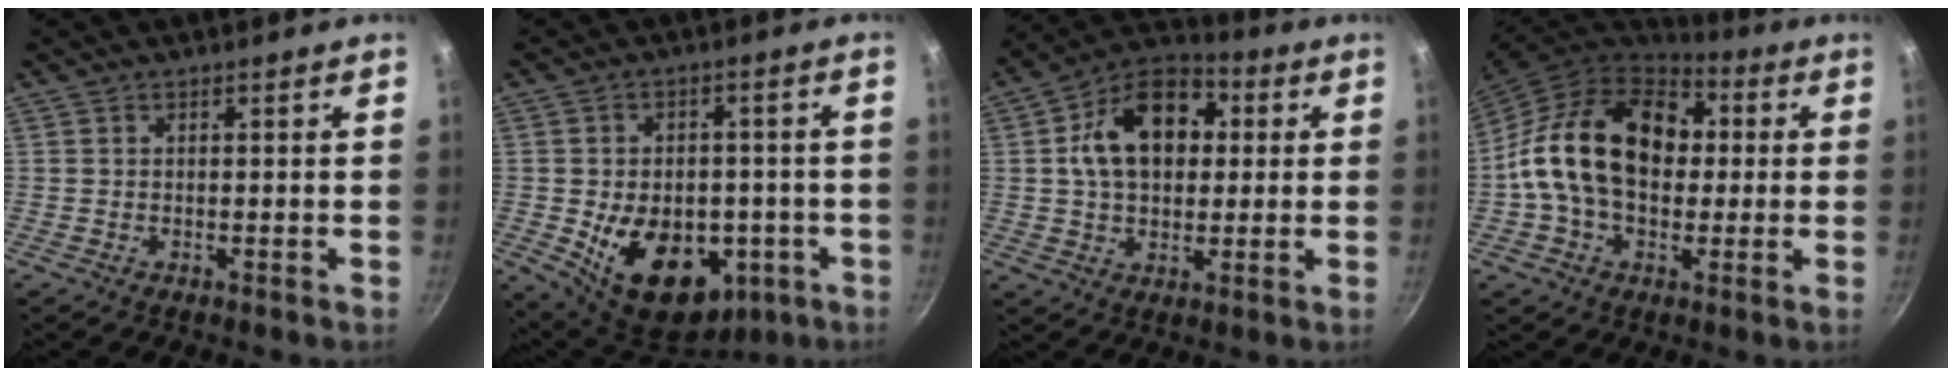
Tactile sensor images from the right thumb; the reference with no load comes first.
{"total": 18.7, "force": [-5.0, 12.9, 12.7], "torque": [-0.164, 0.007, -0.052]}
{"total": 16.5, "force": [3.0, 11.5, 11.5], "torque": [-0.155, 0.024, 0.031]}
{"total": 20.6, "force": [1.7, 14.4, 14.7], "torque": [-0.223, 0.034, 0.014]}